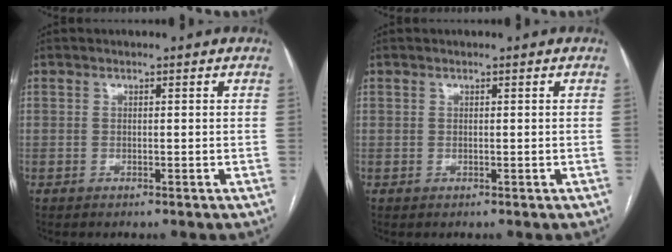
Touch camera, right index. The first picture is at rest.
{"total": 0.0}